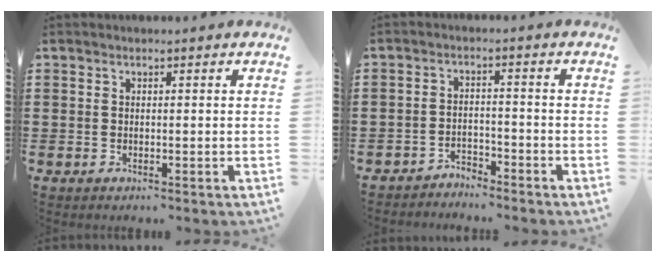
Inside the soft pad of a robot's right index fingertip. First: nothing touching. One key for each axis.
{"total": 2.7, "fx": -2.7, "fy": 0.4, "fz": -0.2, "tx": -0.006, "ty": 0.005, "tz": -0.058}